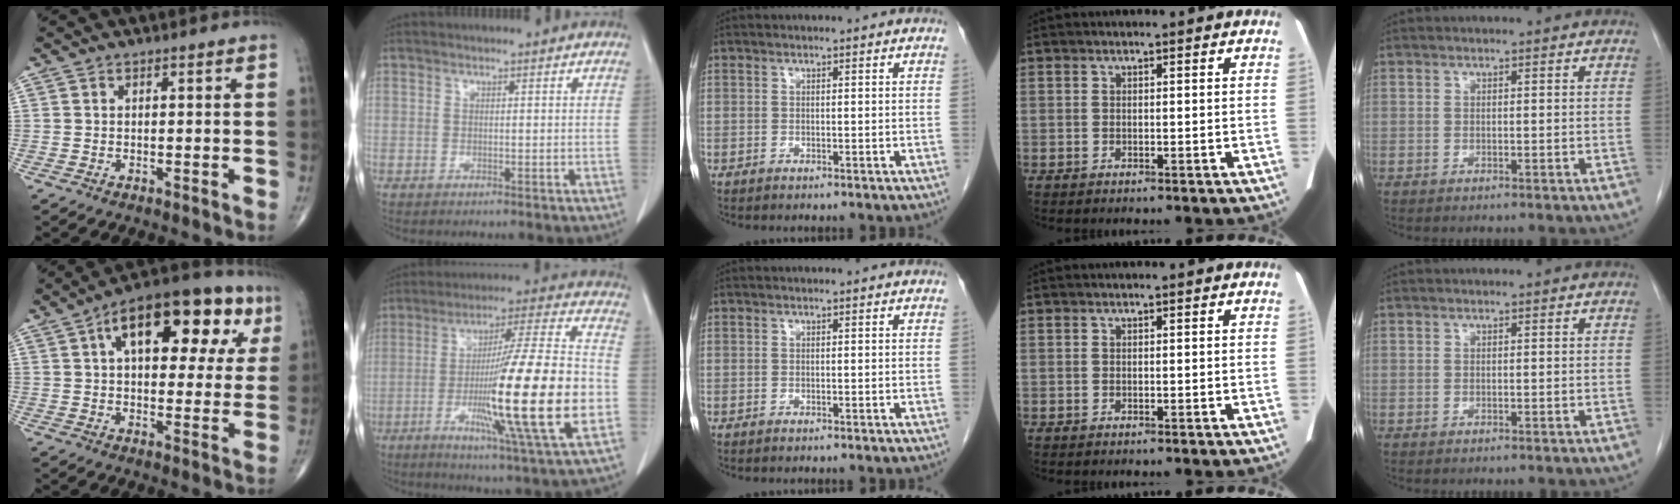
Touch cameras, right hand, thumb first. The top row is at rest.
{"thumb": {"total": 22.2, "force": [8.2, 11.0, 17.5], "torque": [-0.218, 0.022, 0.115]}, "index": {"total": 22.6, "force": [-5.1, -0.2, 22.0], "torque": [-0.357, -0.017, -0.090]}}